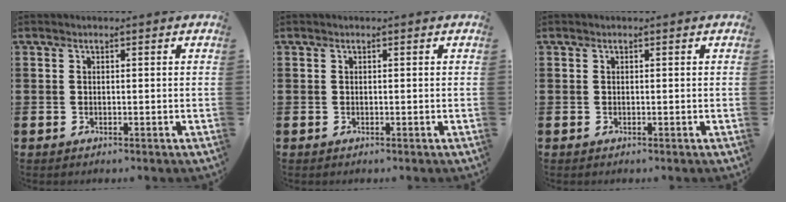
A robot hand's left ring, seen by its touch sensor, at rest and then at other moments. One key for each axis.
{"total": 0.0}
{"total": 0.0}